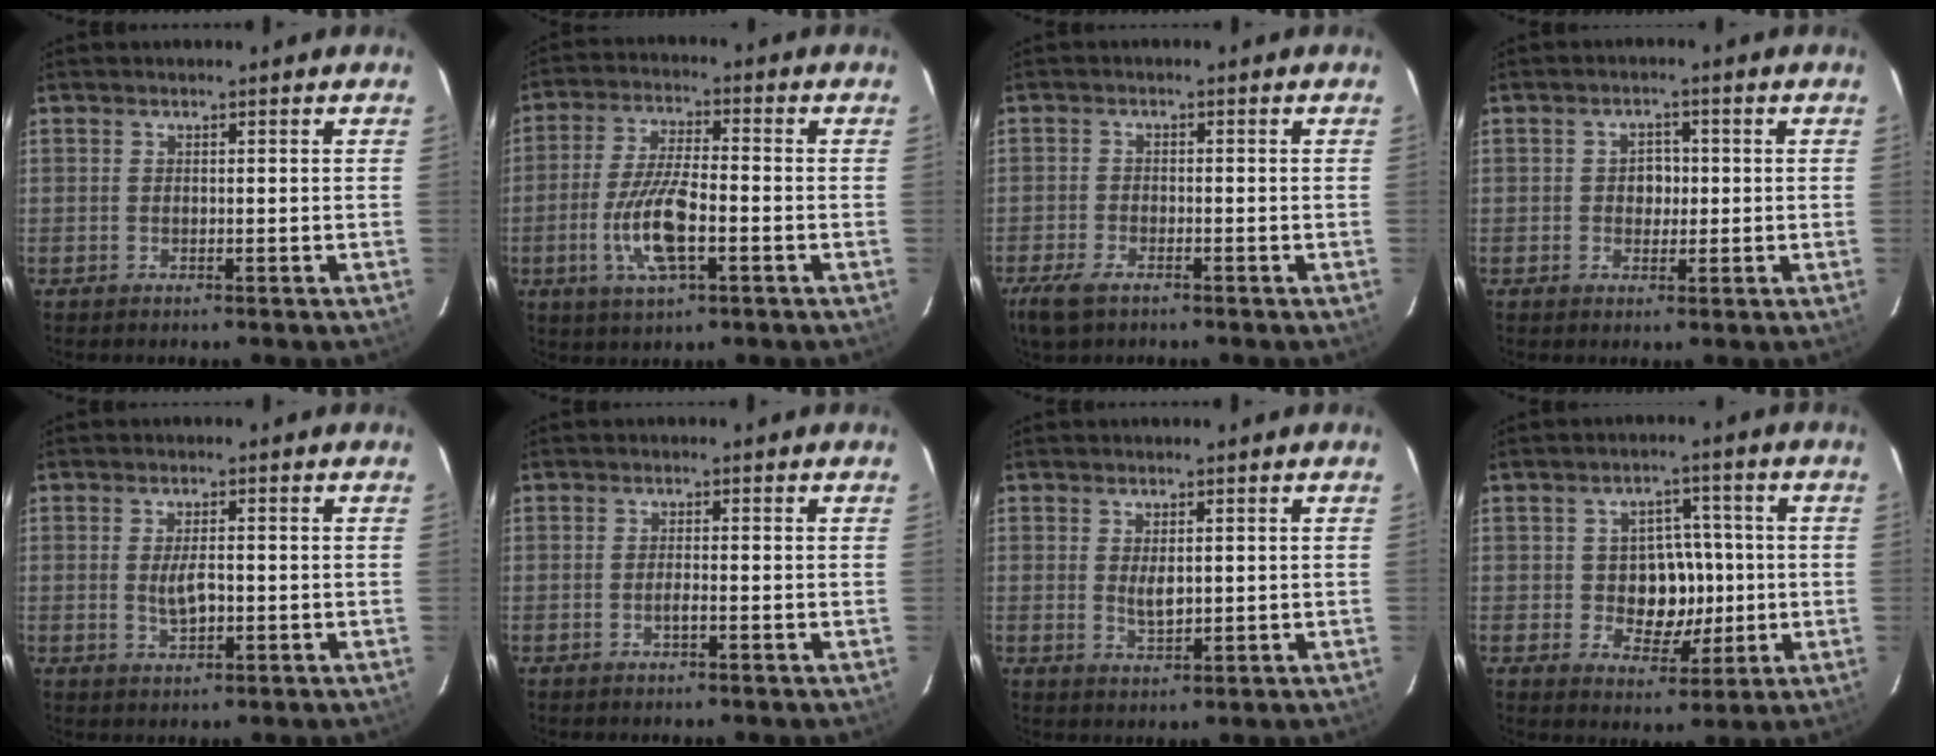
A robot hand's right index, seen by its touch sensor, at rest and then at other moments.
{"total": 10.5, "force": [-3.4, 3.1, 9.5], "torque": [-0.194, -0.007, -0.063]}
{"total": 5.5, "force": [-3.8, 2.4, 3.2], "torque": [-0.089, -0.012, -0.074]}
{"total": 3.1, "force": [0.0, 2.6, 1.6], "torque": [-0.024, 0.009, -0.001]}
{"total": 3.7, "force": [-0.5, 1.5, 3.3], "torque": [-0.061, -0.006, -0.005]}
{"total": 1.3, "force": [-0.7, 0.2, 1.1], "torque": [-0.020, -0.001, -0.014]}
{"total": 3.2, "force": [0.3, 1.7, 2.7], "torque": [-0.045, -0.007, 0.010]}
{"total": 8.1, "force": [-0.6, 6.9, 4.3], "torque": [-0.078, 0.006, 0.001]}